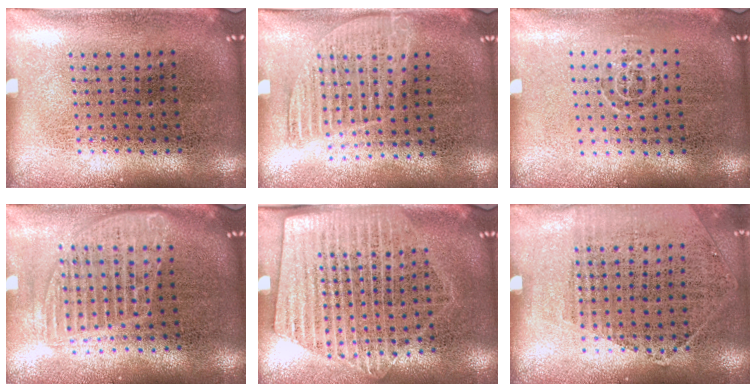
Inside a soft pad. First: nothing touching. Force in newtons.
{"total": 1.3, "press": 1.1, "slide": 0.6}
{"total": 0.7, "press": 0.5, "slide": 0.6}
{"total": 1.6, "press": 1.4, "slide": 0.8}
{"total": 1.7, "press": 1.5, "slide": 0.8}
{"total": 1.2, "press": 1.0, "slide": 0.6}